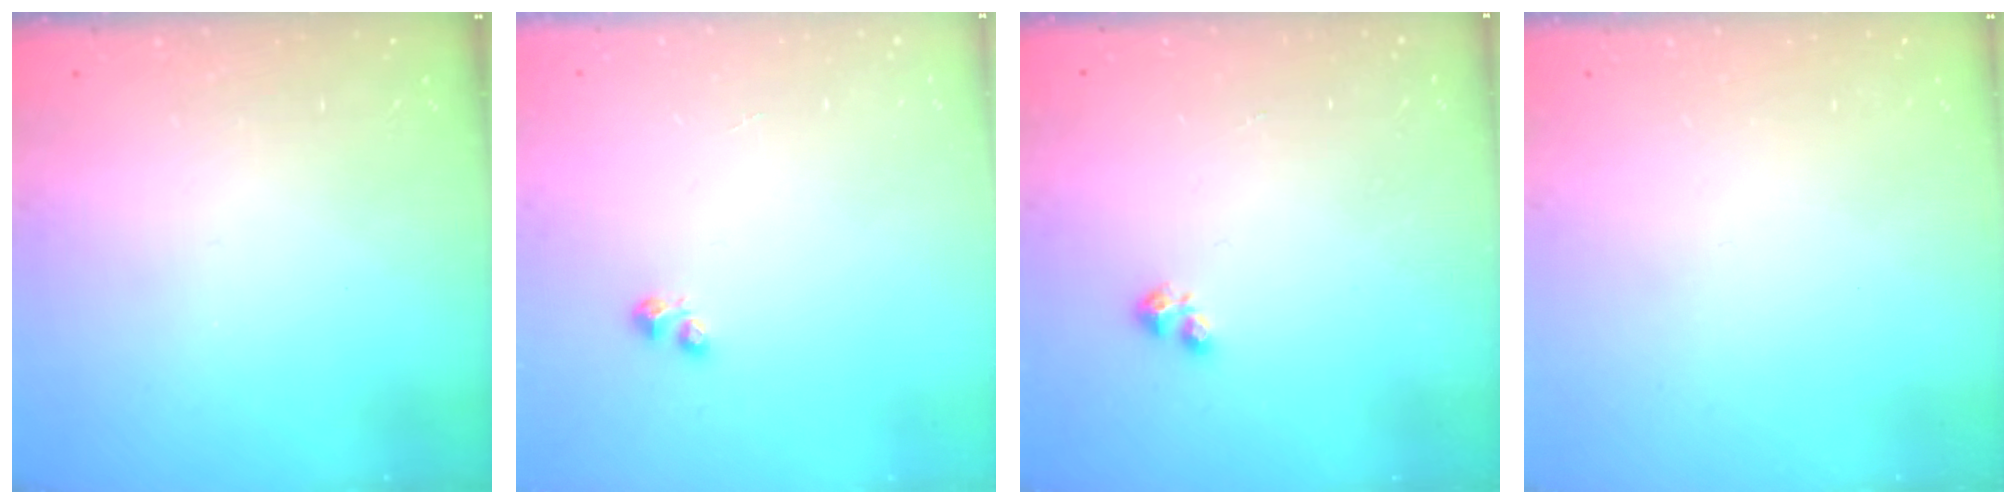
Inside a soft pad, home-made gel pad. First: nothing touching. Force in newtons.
{"total": 2.9, "press": 2.8, "slide": 0.6}
{"total": 2.2, "press": 2.2, "slide": 0.4}
{"total": 0.0}